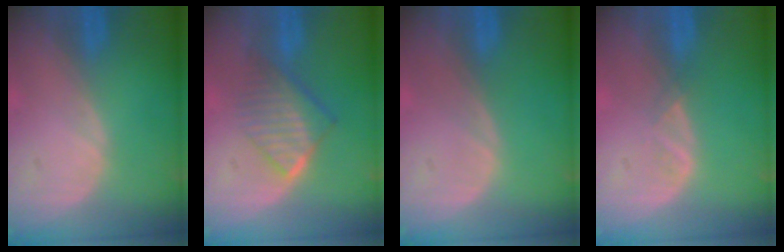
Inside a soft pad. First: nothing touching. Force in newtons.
{"total": 6.7, "press": 6.1, "slide": 2.8}
{"total": 0.0}
{"total": 1.3, "press": 1.2, "slide": 0.7}